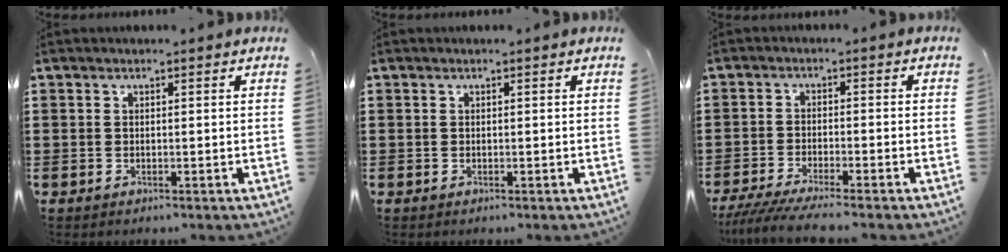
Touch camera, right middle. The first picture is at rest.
{"total": 0.0}
{"total": 4.3, "force": [-4.0, 0.0, 1.7], "torque": [-0.043, -0.014, -0.081]}